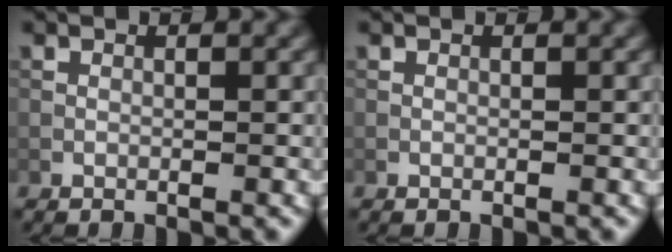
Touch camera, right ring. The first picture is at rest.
{"total": 0.0}